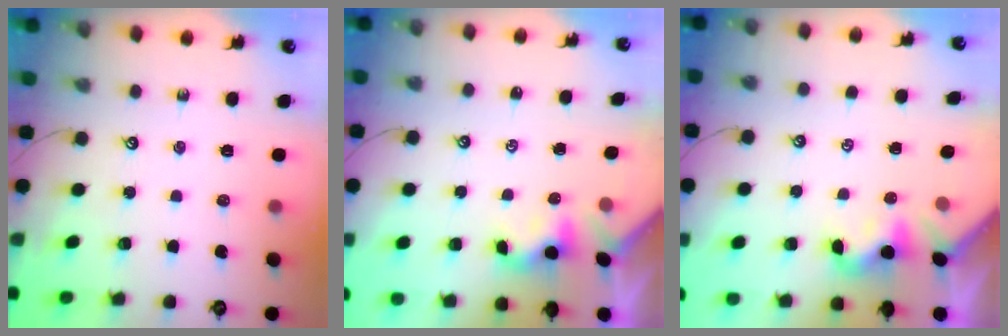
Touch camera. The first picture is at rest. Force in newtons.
{"total": 0.5, "press": 0.4, "slide": 0.3}
{"total": 1.9, "press": 1.9, "slide": 0.5}